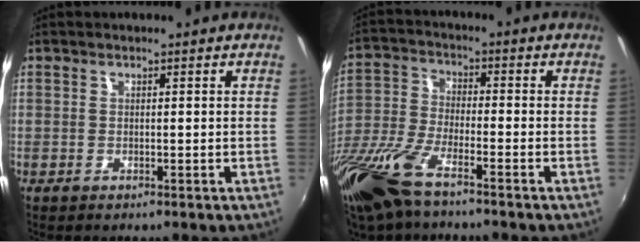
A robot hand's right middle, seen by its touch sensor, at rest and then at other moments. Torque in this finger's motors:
{"motor_torque": [1.08, -1.06, 0.46, 0.21]}